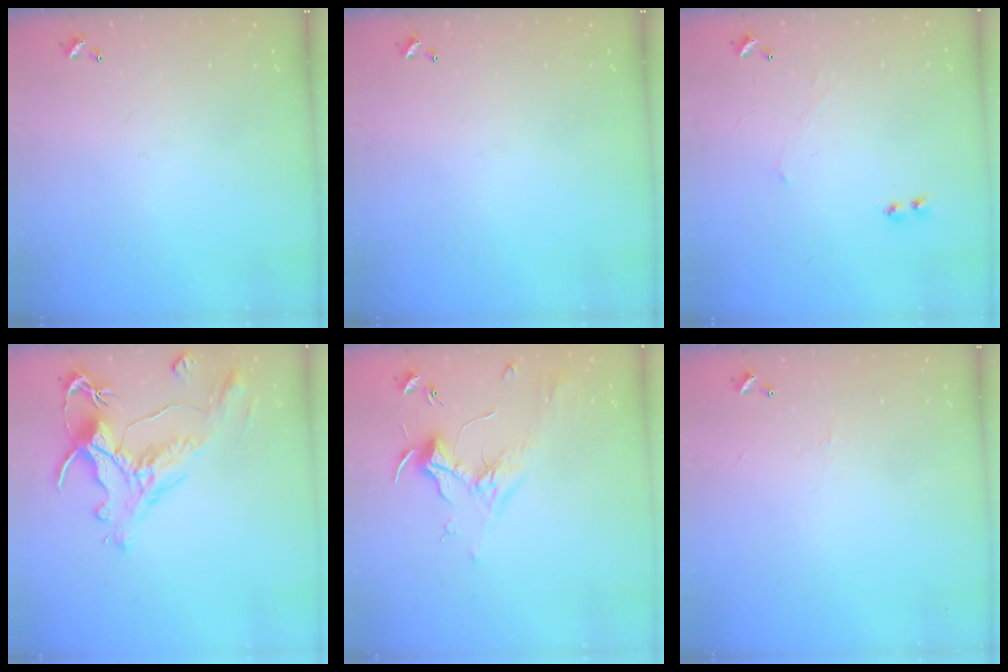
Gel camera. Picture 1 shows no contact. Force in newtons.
{"total": 0.0}
{"total": 2.4, "press": 2.3, "slide": 0.5}
{"total": 1.5, "press": 0.7, "slide": 1.3}
{"total": 1.9, "press": 1.7, "slide": 0.8}
{"total": 0.8, "press": 0.7, "slide": 0.5}